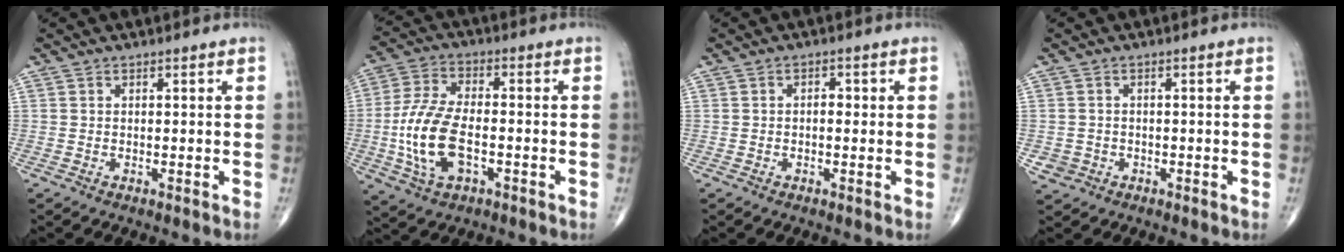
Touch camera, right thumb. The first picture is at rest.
{"total": 13.2, "force": [-2.8, 6.7, 11.0], "torque": [-0.233, 0.013, -0.051]}
{"total": 1.7, "force": [0.0, 1.0, 1.3], "torque": [-0.014, 0.004, -0.006]}
{"total": 2.3, "force": [-0.8, 2.1, 0.3], "torque": [0.000, 0.007, -0.011]}